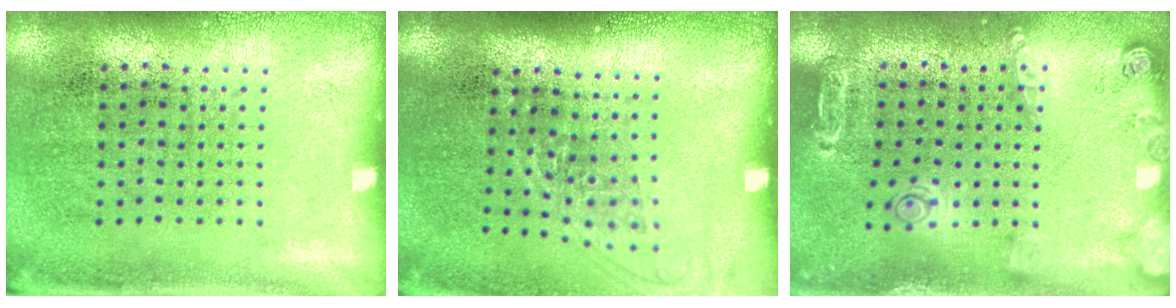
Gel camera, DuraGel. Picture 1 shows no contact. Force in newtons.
{"total": 1.3, "press": 1.0, "slide": 0.8}
{"total": 1.5, "press": 1.5, "slide": 0.1}